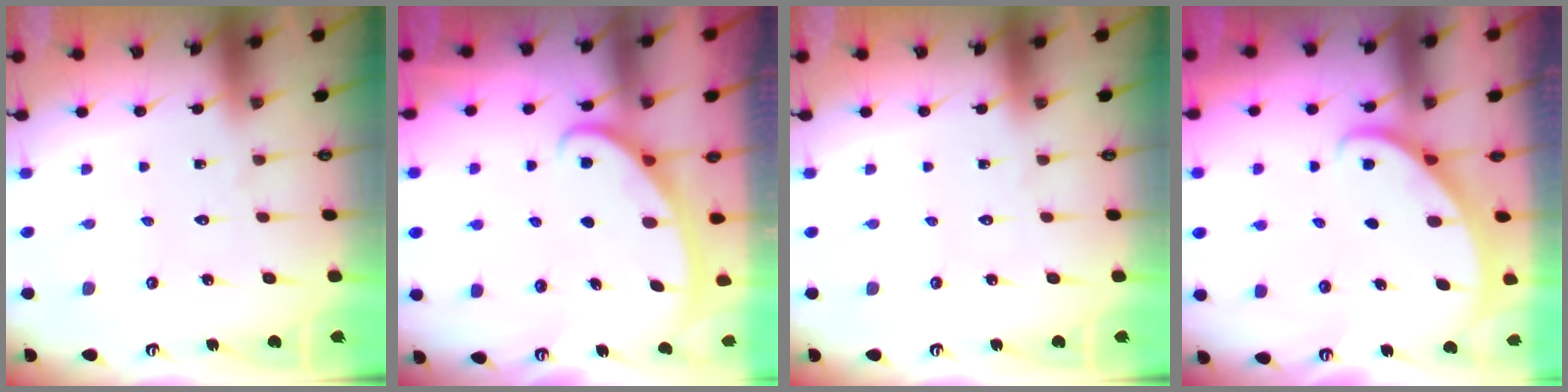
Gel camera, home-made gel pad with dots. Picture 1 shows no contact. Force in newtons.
{"total": 2.8, "press": 2.8, "slide": 0.4}
{"total": 0.0}
{"total": 2.1, "press": 2.1, "slide": 0.2}